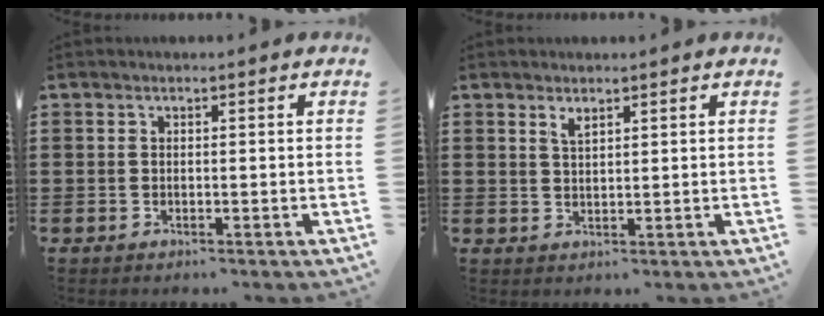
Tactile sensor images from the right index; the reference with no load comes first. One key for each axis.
{"total": 1.7, "fx": 1.3, "fy": 0.5, "fz": 0.9, "tx": -0.020, "ty": 0.001, "tz": 0.023}